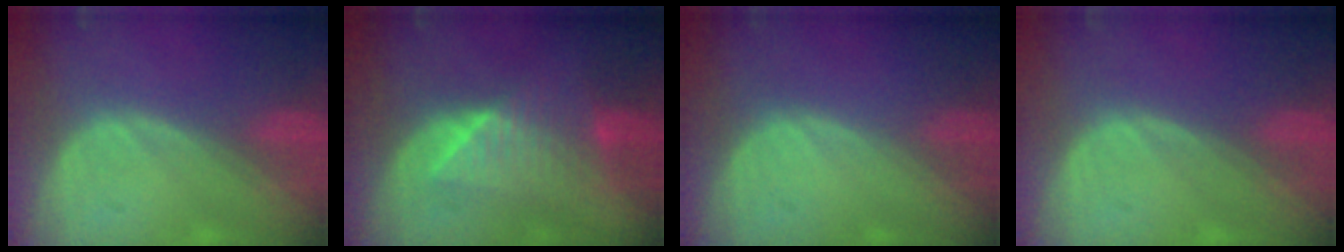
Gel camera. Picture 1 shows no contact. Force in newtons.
{"total": 7.3, "press": 7.2, "slide": 1.5}
{"total": 0.0}
{"total": 0.0}